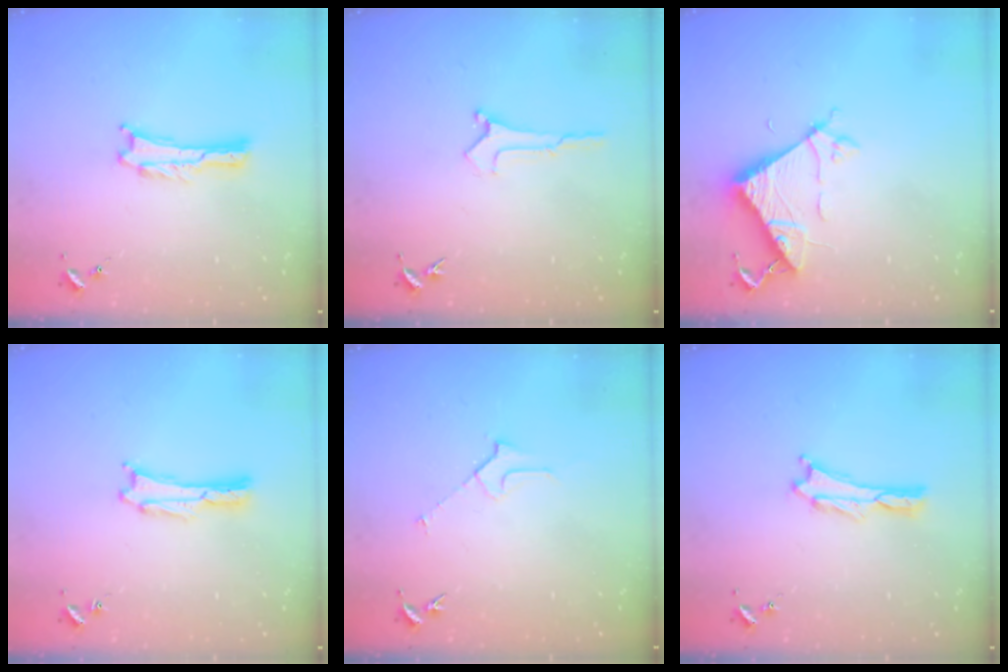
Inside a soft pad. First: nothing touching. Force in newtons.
{"total": 0.0}
{"total": 6.9, "press": 6.9, "slide": 0.4}
{"total": 0.7, "press": 0.7, "slide": 0.1}
{"total": 2.3, "press": 2.3, "slide": 0.2}
{"total": 0.5, "press": 0.5, "slide": 0.2}